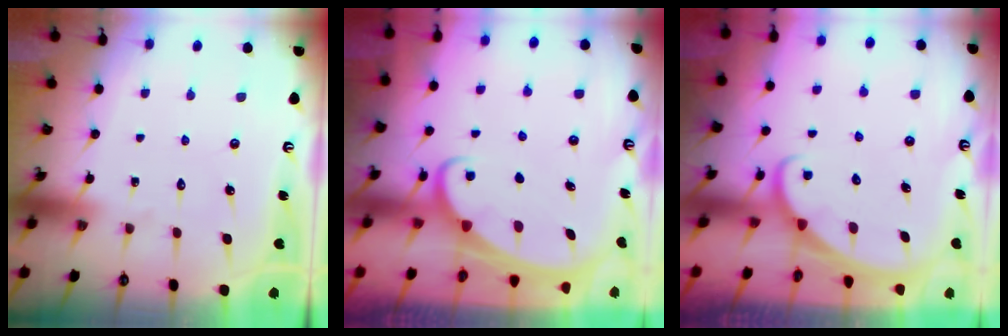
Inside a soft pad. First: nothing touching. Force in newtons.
{"total": 1.9, "press": 1.9, "slide": 0.3}
{"total": 2.1, "press": 2.1, "slide": 0.0}